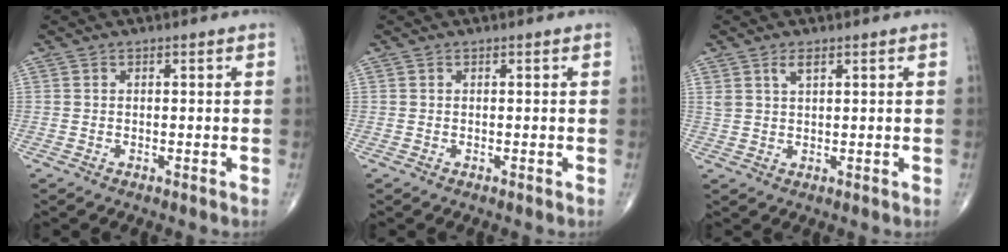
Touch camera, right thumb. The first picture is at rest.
{"total": 0.0}
{"total": 2.6, "force": [1.6, 1.1, 1.8], "torque": [-0.036, -0.003, 0.033]}